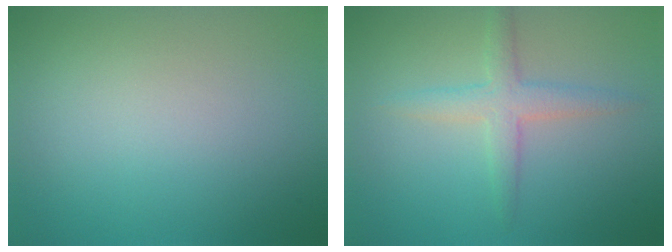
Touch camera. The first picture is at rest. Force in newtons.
{"total": 2.9, "press": 2.9, "slide": 0.1}